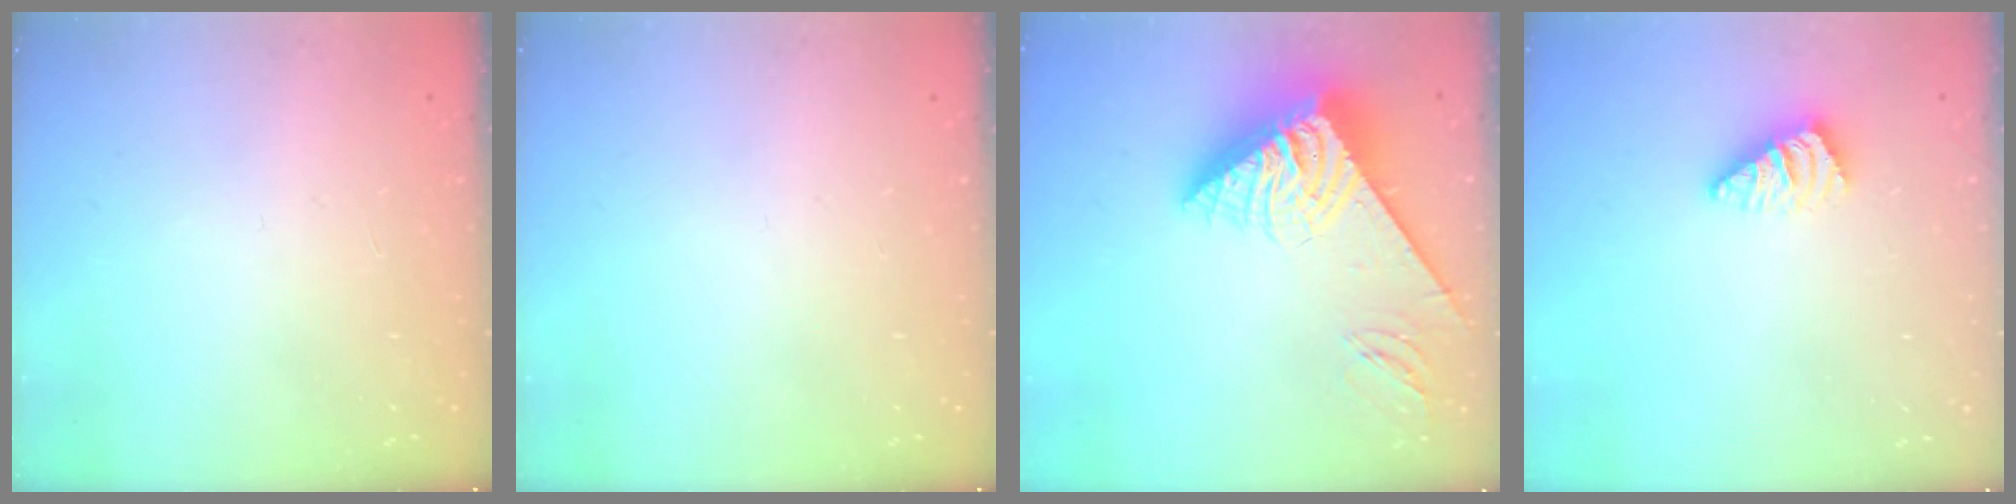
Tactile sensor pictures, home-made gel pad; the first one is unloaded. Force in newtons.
{"total": 0.0}
{"total": 12.9, "press": 12.8, "slide": 1.3}
{"total": 1.0, "press": 1.0, "slide": 0.3}